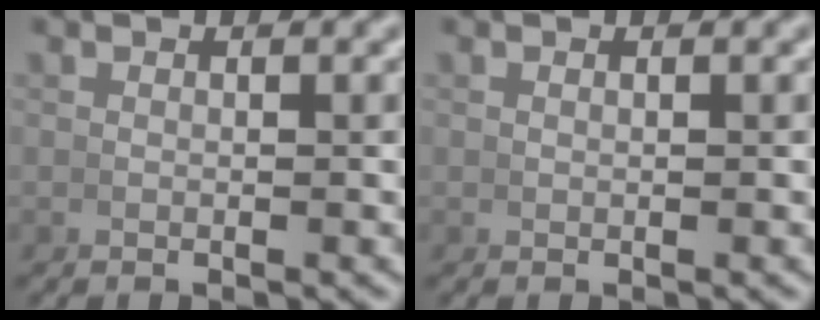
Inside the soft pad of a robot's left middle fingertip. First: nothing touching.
{"total": 0.0}